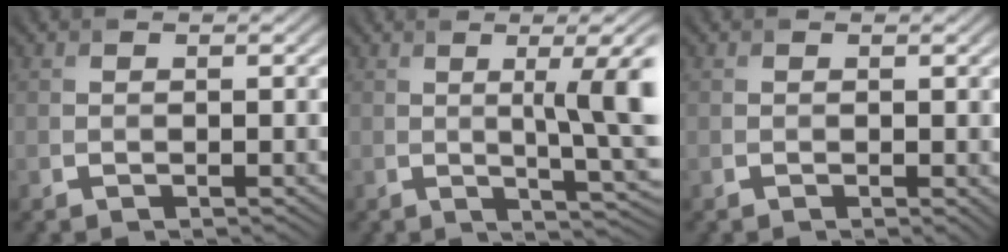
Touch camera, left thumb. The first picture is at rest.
{"total": 9.8, "force": [0.7, 2.2, 9.5], "torque": [-0.114, 0.018, 0.021]}
{"total": 0.5, "force": [-0.1, 0.1, 0.5], "torque": [-0.010, -0.001, 0.000]}